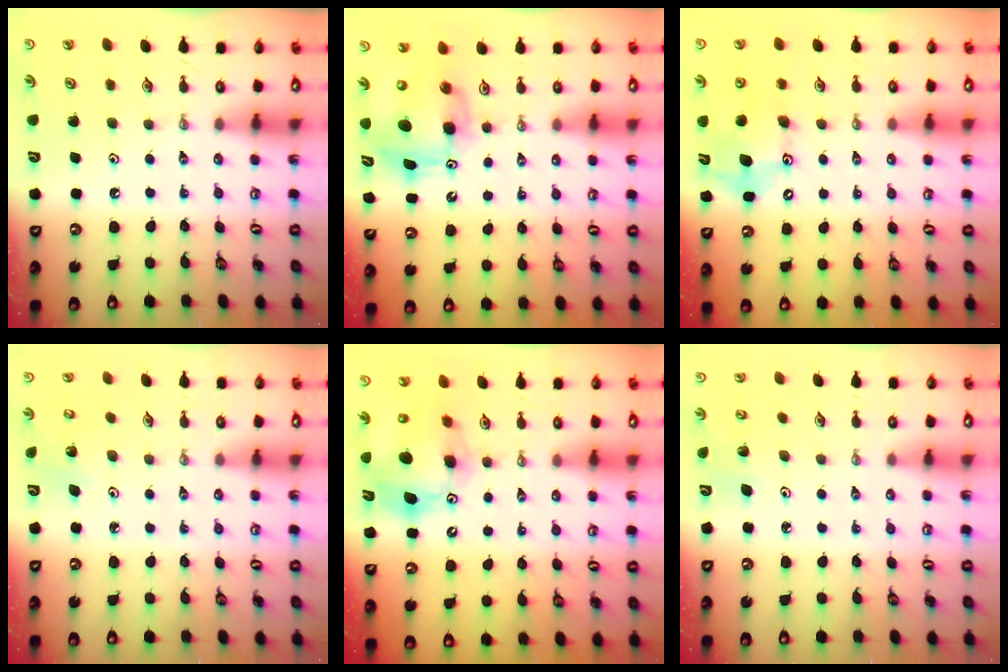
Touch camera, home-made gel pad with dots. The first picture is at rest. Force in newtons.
{"total": 8.6, "press": 8.5, "slide": 1.5}
{"total": 11.8, "press": 11.6, "slide": 1.9}
{"total": 2.2, "press": 2.2, "slide": 0.2}
{"total": 14.5, "press": 14.3, "slide": 2.5}
{"total": 2.8, "press": 2.8, "slide": 0.2}